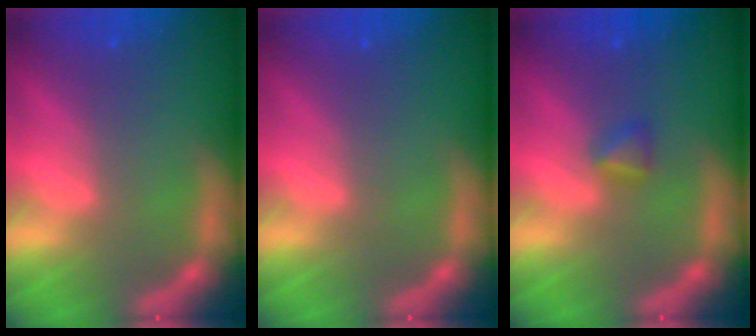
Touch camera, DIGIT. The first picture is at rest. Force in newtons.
{"total": 0.0}
{"total": 1.4}